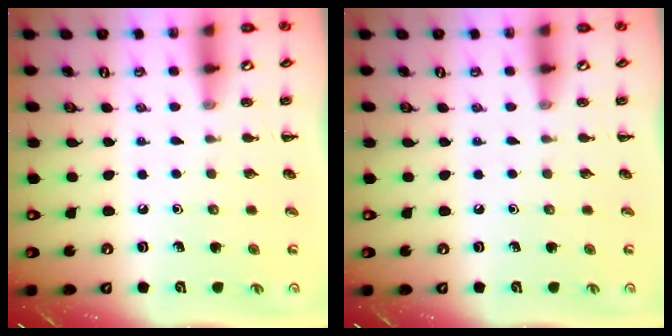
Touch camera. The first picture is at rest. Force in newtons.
{"total": 0.0}